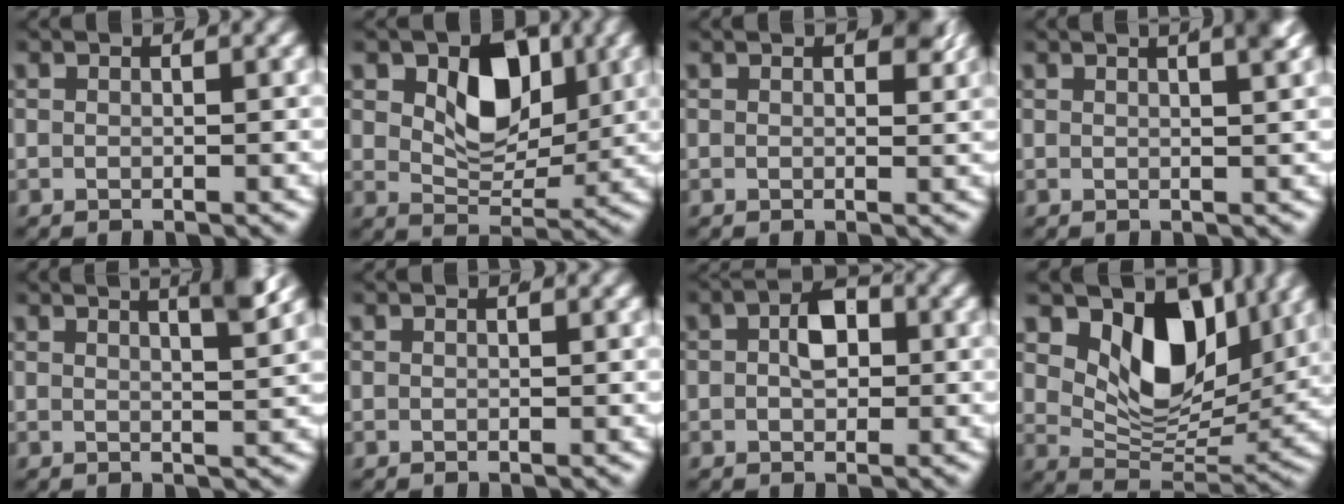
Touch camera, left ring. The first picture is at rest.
{"total": 5.5, "force": [1.9, 3.6, 3.7], "torque": [-0.056, -0.023, 0.046]}
{"total": 1.9, "force": [1.0, 0.7, 1.5], "torque": [-0.006, -0.004, 0.013]}
{"total": 3.6, "force": [1.8, 0.6, 3.0], "torque": [-0.025, 0.014, 0.024]}
{"total": 5.2, "force": [3.3, 0.8, 4.0], "torque": [-0.045, 0.005, 0.051]}
{"total": 0.0}
{"total": 3.1, "force": [-0.1, 2.0, 2.4], "torque": [-0.040, -0.009, 0.004]}
{"total": 9.7, "force": [3.4, 6.2, 6.7], "torque": [-0.121, -0.017, 0.061]}